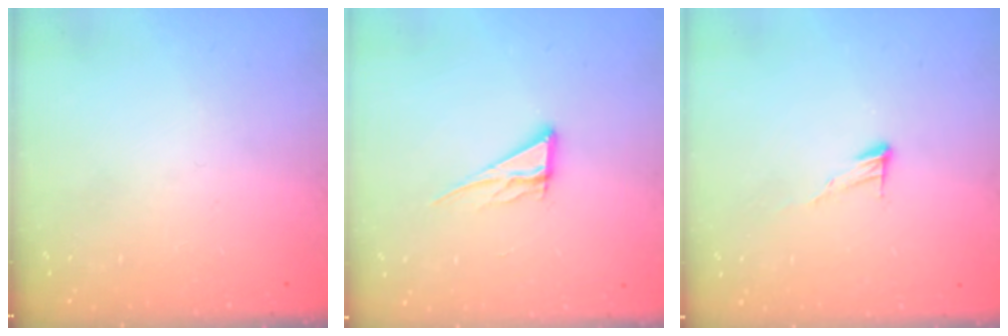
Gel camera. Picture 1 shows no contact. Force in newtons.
{"total": 8.2, "press": 8.1, "slide": 0.7}
{"total": 5.6, "press": 5.6, "slide": 0.2}